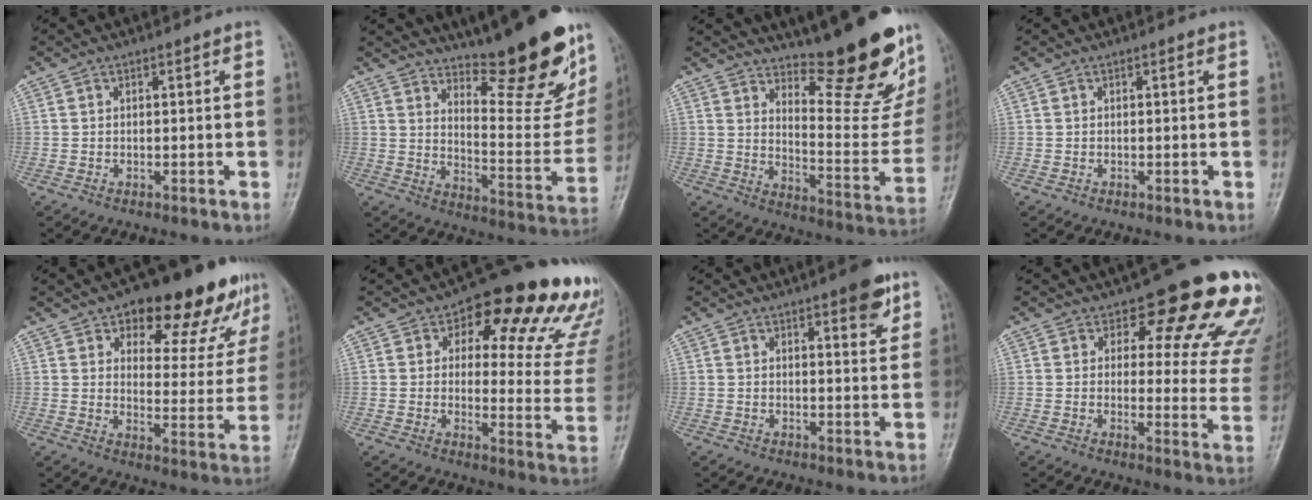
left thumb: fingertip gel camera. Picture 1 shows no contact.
{"total": 23.7, "force": [17.4, 6.6, 14.6], "torque": [-0.167, -0.125, 0.247]}
{"total": 24.0, "force": [17.9, 6.6, 14.5], "torque": [-0.165, -0.138, 0.247]}
{"total": 0.0}
{"total": 19.7, "force": [12.5, 8.6, 12.6], "torque": [-0.102, -0.045, 0.170]}
{"total": 21.3, "force": [12.1, 9.3, 14.9], "torque": [-0.130, -0.053, 0.144]}
{"total": 6.0, "force": [3.6, 1.7, 4.5], "torque": [-0.046, -0.018, 0.042]}
{"total": 19.3, "force": [13.4, 7.7, 11.5], "torque": [-0.083, -0.076, 0.146]}